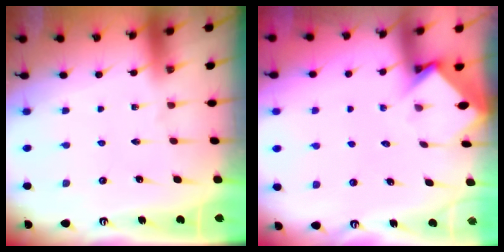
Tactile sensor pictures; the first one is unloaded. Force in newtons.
{"total": 3.8, "press": 3.8, "slide": 0.3}